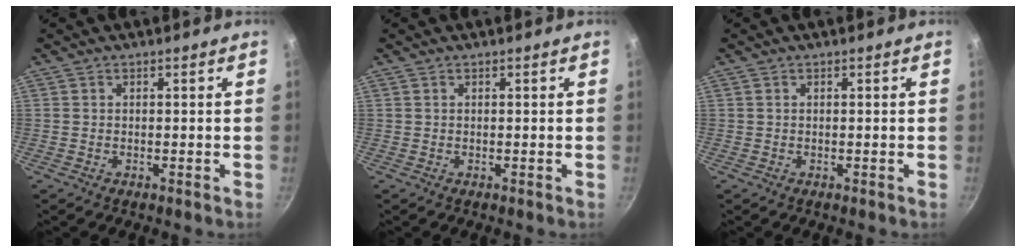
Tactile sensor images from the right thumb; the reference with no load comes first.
{"total": 0.0}
{"total": 0.0}